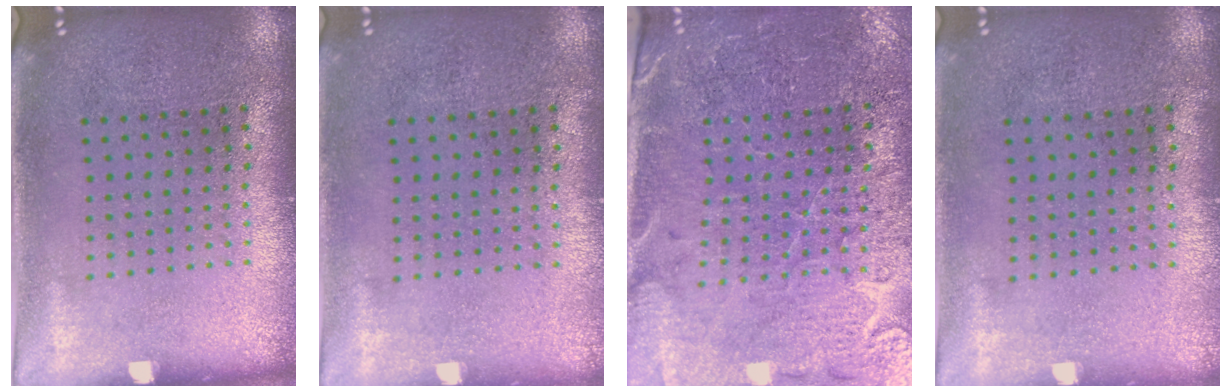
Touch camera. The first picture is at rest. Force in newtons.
{"total": 0.0}
{"total": 3.2, "press": 3.1, "slide": 0.8}
{"total": 0.0}